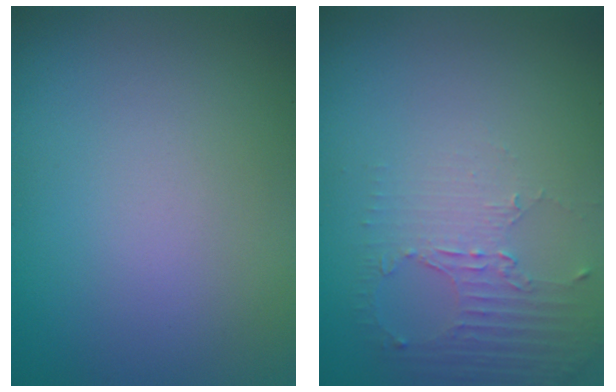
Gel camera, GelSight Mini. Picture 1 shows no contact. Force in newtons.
{"total": 2.7, "press": 1.9, "slide": 1.9}